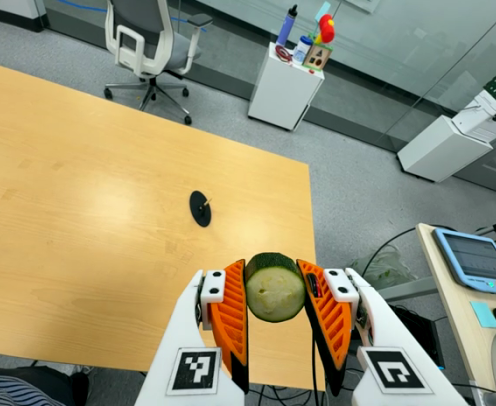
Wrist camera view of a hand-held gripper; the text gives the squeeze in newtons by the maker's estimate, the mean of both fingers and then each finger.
{"total": 11.4, "left": 11.8, "right": 11.0}